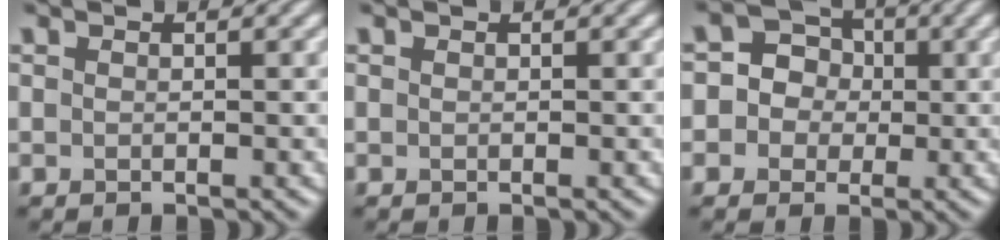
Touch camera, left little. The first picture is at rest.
{"total": 0.0}
{"total": 4.8, "force": [0.2, 4.6, 1.4], "torque": [-0.004, 0.025, -0.025]}